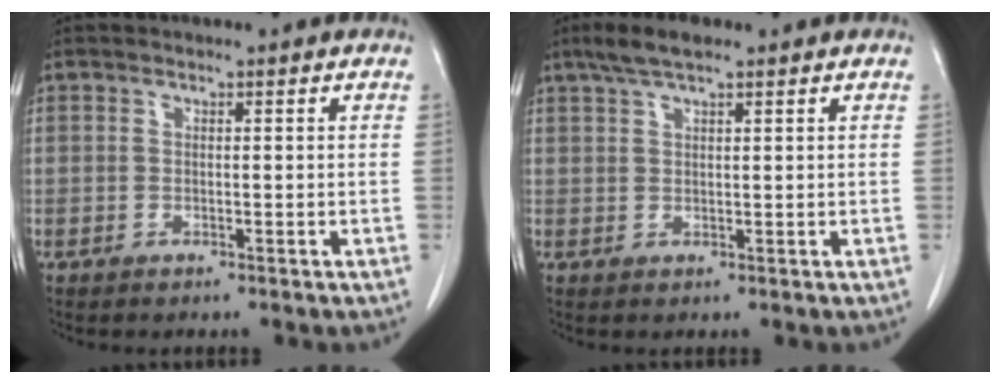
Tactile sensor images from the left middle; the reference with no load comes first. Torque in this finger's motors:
{"motor_torque": [0.22, -0.17, 0.02, 0.02]}